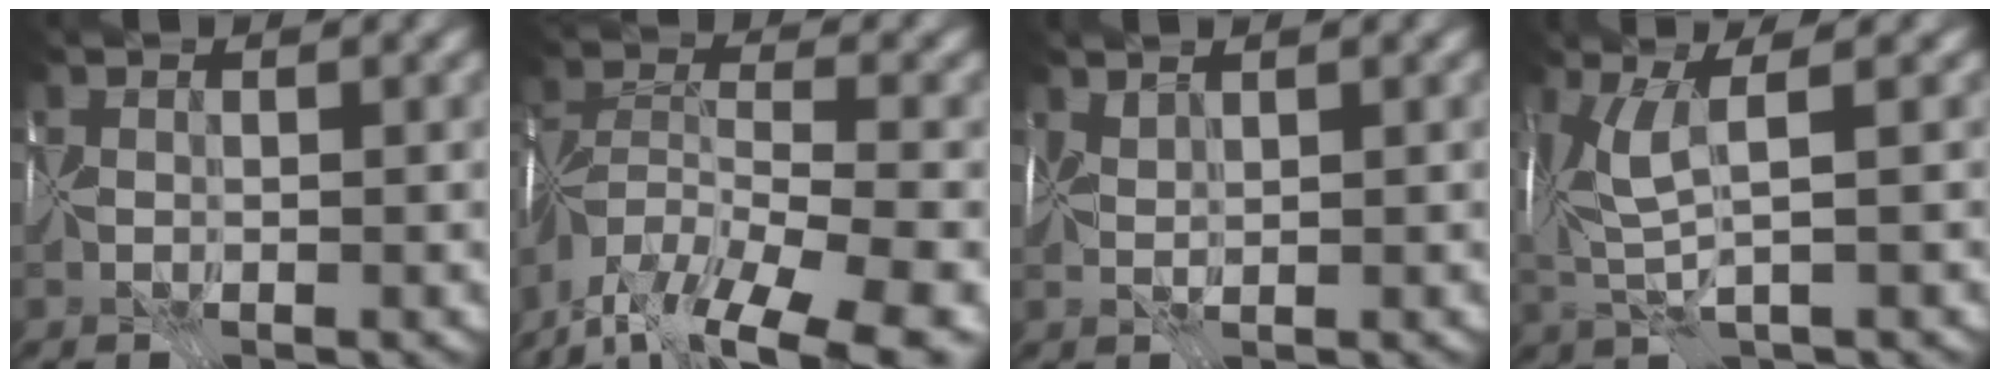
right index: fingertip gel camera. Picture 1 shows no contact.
{"total": 16.1, "force": [-12.7, 4.7, 8.6], "torque": [-0.159, -0.025, -0.193]}
{"total": 1.3, "force": [1.2, 0.1, 0.5], "torque": [-0.020, 0.008, 0.025]}
{"total": 4.8, "force": [1.4, 1.0, 4.4], "torque": [-0.114, 0.005, 0.030]}